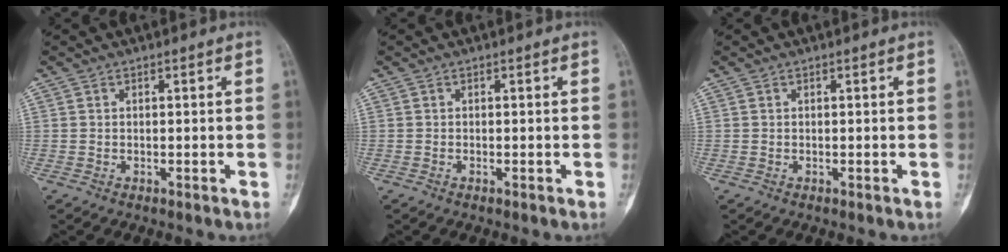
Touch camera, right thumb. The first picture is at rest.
{"total": 0.0}
{"total": 0.0}